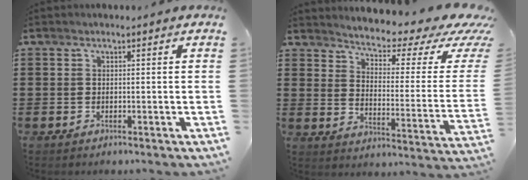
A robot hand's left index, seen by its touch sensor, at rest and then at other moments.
{"total": 4.2, "force": [3.4, 0.7, 2.4], "torque": [-0.057, -0.036, 0.049]}